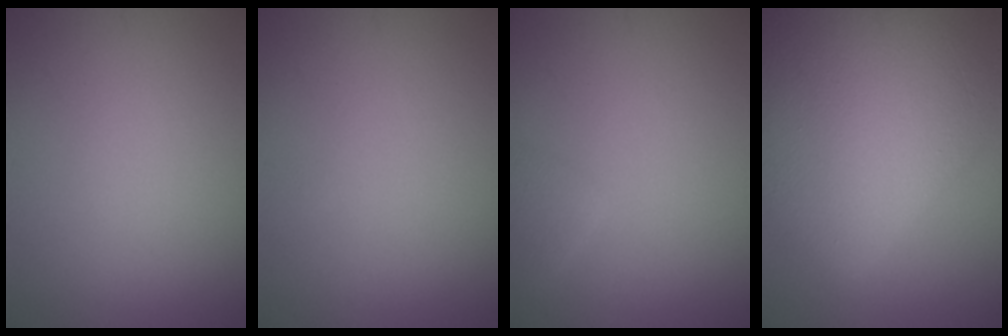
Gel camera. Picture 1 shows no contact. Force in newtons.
{"total": 0.0}
{"total": 1.3, "press": 1.3, "slide": 0.0}
{"total": 14.7, "press": 14.7, "slide": 0.4}